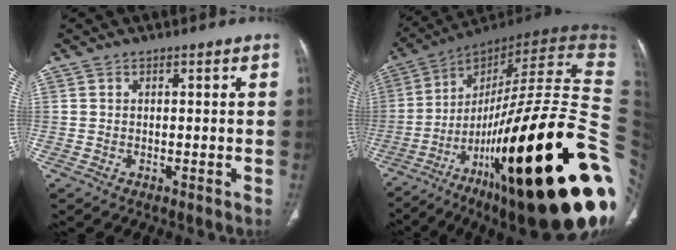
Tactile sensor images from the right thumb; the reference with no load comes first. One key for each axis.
{"total": 48.6, "fx": -12.2, "fy": 12.3, "fz": 45.4, "tx": -0.587, "ty": 0.069, "tz": -0.193}